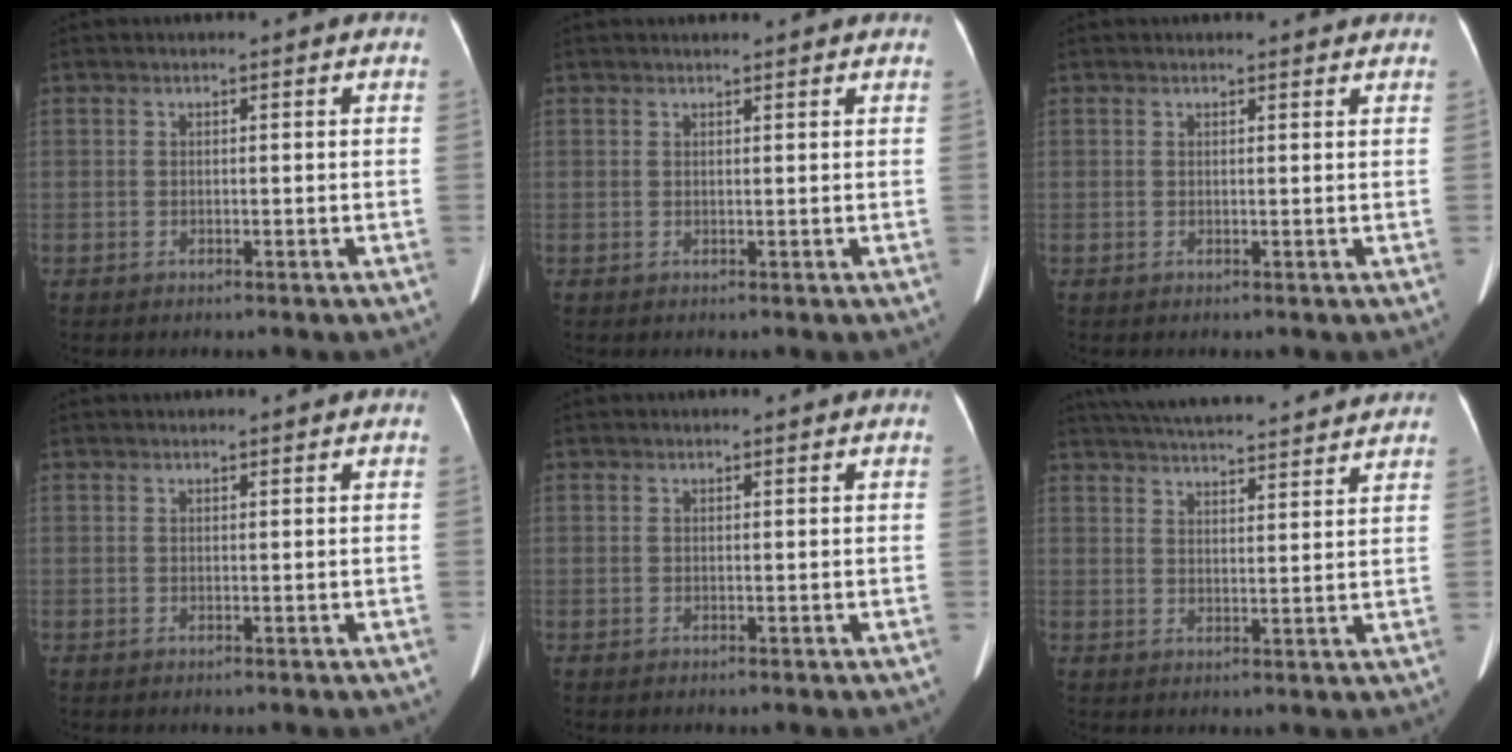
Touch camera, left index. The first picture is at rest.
{"total": 3.5, "force": [3.3, 0.5, 1.1], "torque": [-0.015, 0.020, 0.036]}
{"total": 1.3, "force": [1.3, 0.2, 0.1], "torque": [-0.011, -0.001, 0.013]}
{"total": 1.7, "force": [1.5, 0.2, 0.6], "torque": [-0.009, 0.021, 0.020]}
{"total": 0.0}
{"total": 21.4, "force": [19.7, 2.6, 8.0], "torque": [-0.136, 0.028, 0.268]}